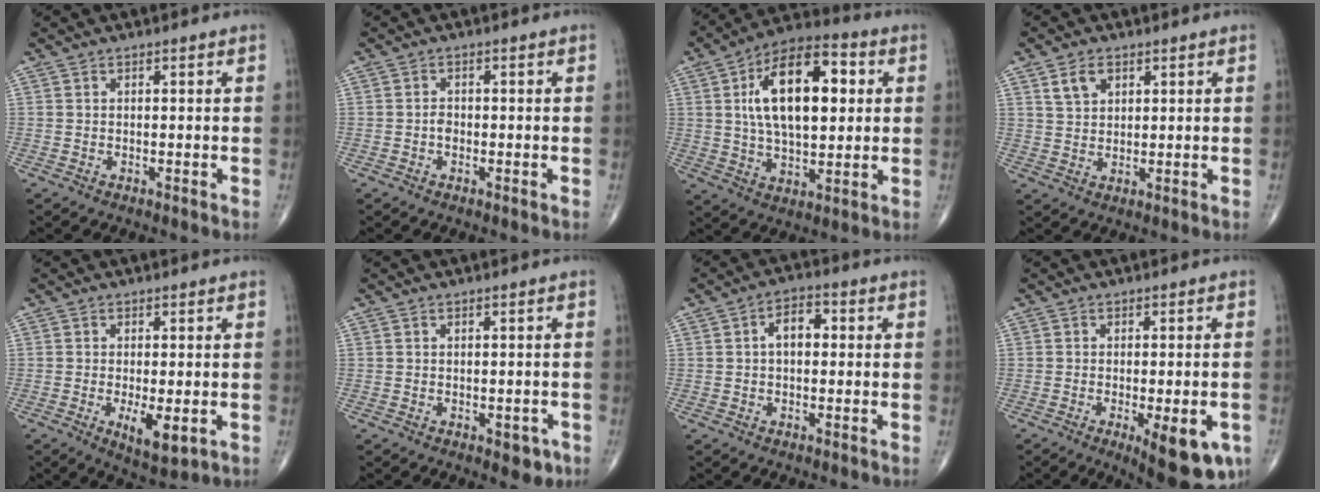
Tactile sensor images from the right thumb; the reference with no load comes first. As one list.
[{"total": 1.4, "force": [-0.4, 1.0, 0.9], "torque": [-0.008, 0.004, -0.010]}, {"total": 19.3, "force": [3.9, 9.8, 16.1], "torque": [-0.246, 0.011, 0.061]}, {"total": 4.5, "force": [2.3, 3.0, 2.5], "torque": [-0.035, -0.010, 0.046]}, {"total": 6.3, "force": [-1.6, 2.3, 5.7], "torque": [-0.091, -0.017, -0.020]}, {"total": 3.3, "force": [-1.3, 1.9, 2.3], "torque": [-0.008, 0.001, -0.013]}, {"total": 5.1, "force": [0.5, 3.1, 4.1], "torque": [-0.058, 0.017, -0.001]}, {"total": 11.8, "force": [-4.6, 4.0, 10.1], "torque": [-0.117, -0.004, -0.053]}]